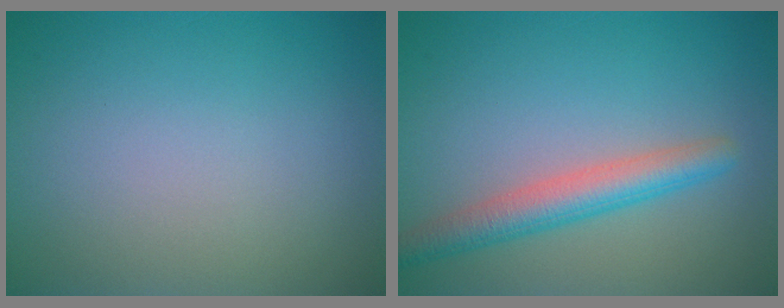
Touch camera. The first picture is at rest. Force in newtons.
{"total": 3.9, "press": 3.9, "slide": 0.1}